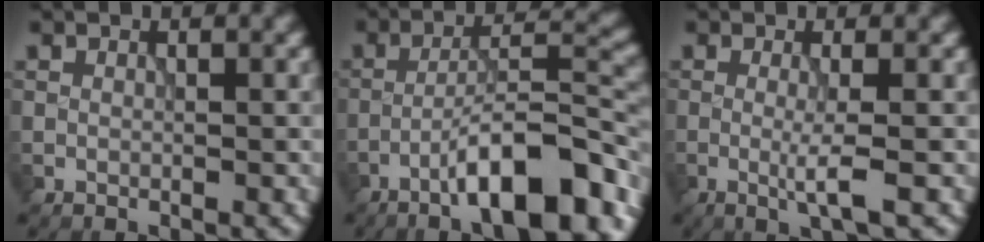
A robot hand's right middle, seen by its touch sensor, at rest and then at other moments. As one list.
[{"total": 10.9, "force": [-6.3, 2.6, 8.5], "torque": [-0.128, 0.014, -0.101]}, {"total": 2.6, "force": [-0.5, 0.3, 2.6], "torque": [-0.047, -0.007, -0.015]}]